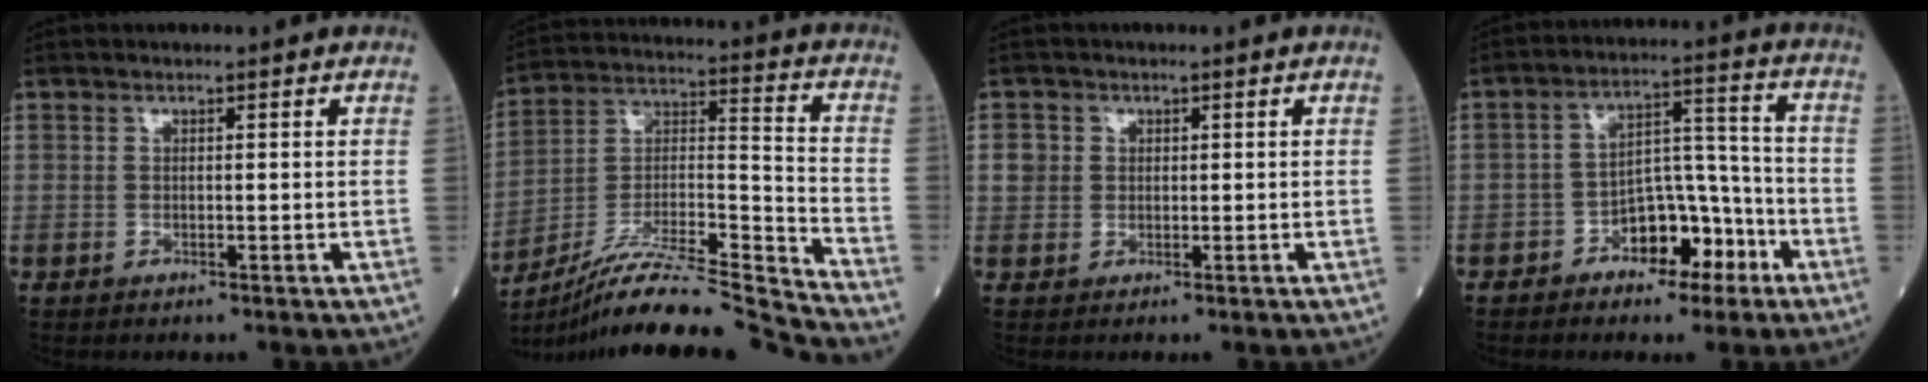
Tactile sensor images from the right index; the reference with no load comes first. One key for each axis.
{"total": 20.8, "fx": -19.2, "fy": -1.8, "fz": 7.6, "tx": -0.155, "ty": 0.003, "tz": -0.332}
{"total": 2.1, "fx": 0.3, "fy": 2.0, "fz": 0.5, "tx": -0.005, "ty": 0.009, "tz": 0.005}
{"total": 9.0, "fx": -4.9, "fy": 4.6, "fz": 6.0, "tx": -0.095, "ty": 0.031, "tz": -0.078}